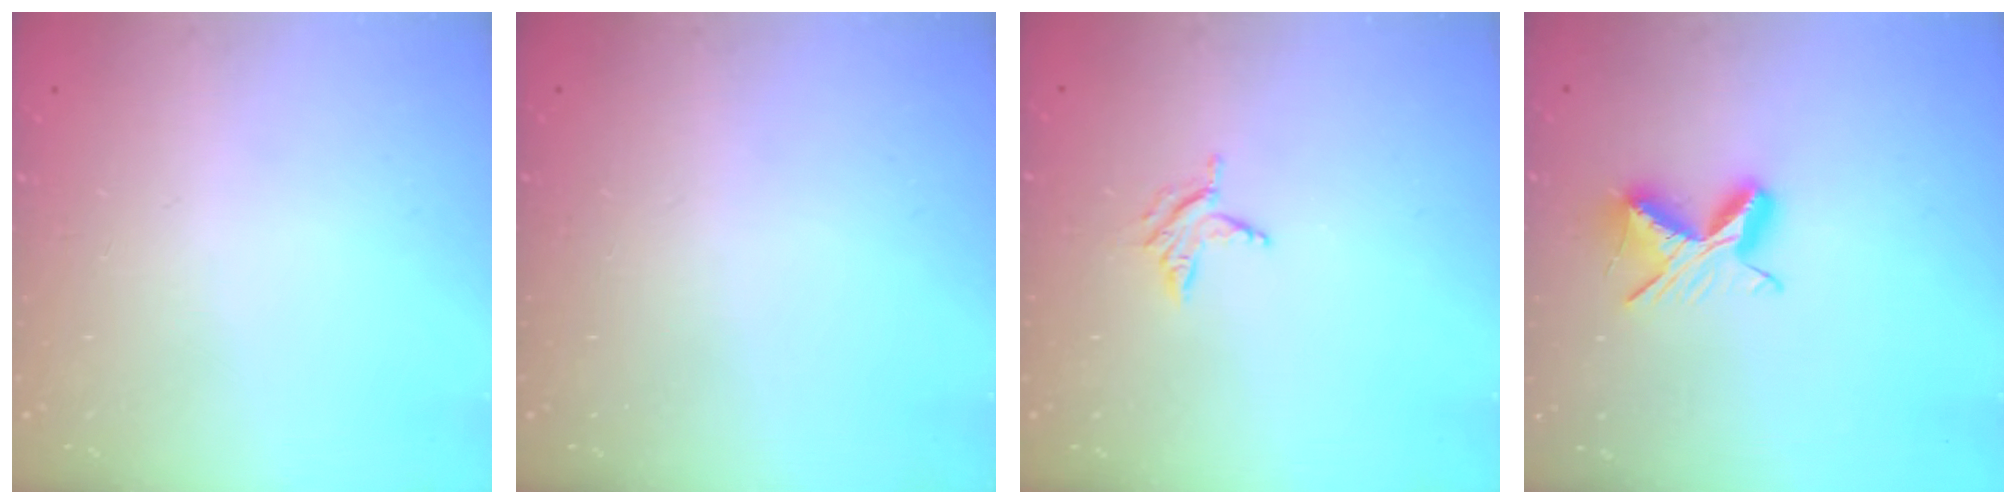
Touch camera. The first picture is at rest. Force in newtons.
{"total": 0.0}
{"total": 3.9, "press": 3.9, "slide": 0.4}
{"total": 8.5, "press": 8.5, "slide": 0.4}